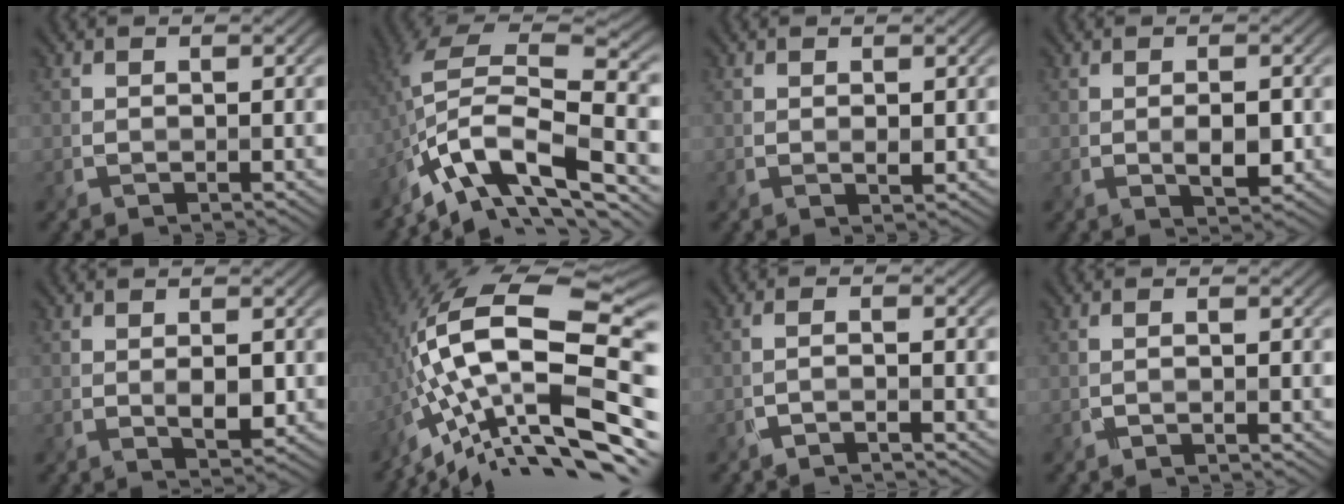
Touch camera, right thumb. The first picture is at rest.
{"total": 13.6, "force": [-6.6, 5.0, 10.8], "torque": [-0.208, 0.001, -0.123]}
{"total": 0.5, "force": [0.2, 0.1, 0.5], "torque": [-0.009, -0.001, 0.004]}
{"total": 2.5, "force": [-0.3, 1.0, 2.2], "torque": [-0.040, -0.004, -0.001]}
{"total": 2.3, "force": [-0.1, 1.0, 2.0], "torque": [-0.035, -0.007, 0.005]}
{"total": 18.6, "force": [-4.8, 6.2, 16.9], "torque": [-0.292, 0.022, -0.088]}
{"total": 2.1, "force": [-1.4, 0.3, 1.5], "torque": [-0.015, 0.009, -0.042]}
{"total": 0.8, "force": [-0.3, 0.2, 0.7], "torque": [-0.007, 0.004, -0.012]}